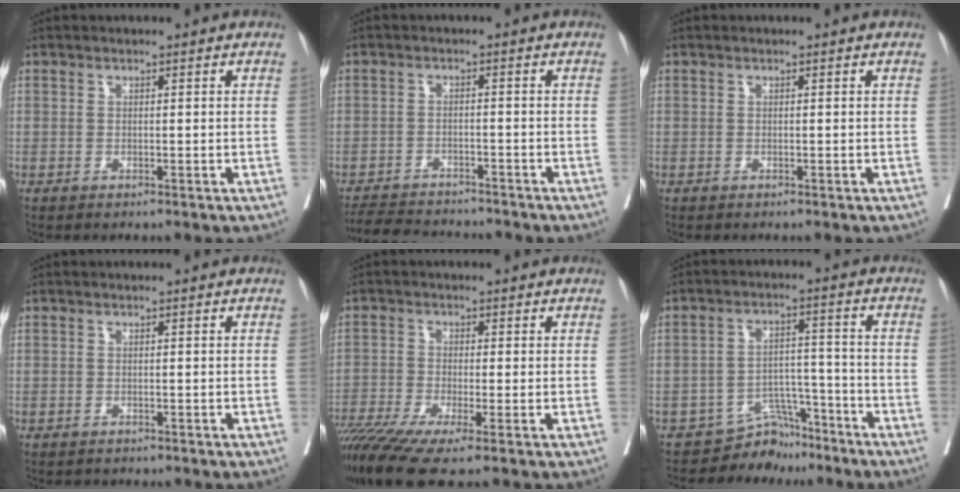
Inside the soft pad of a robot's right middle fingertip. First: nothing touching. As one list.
[{"total": 7.7, "force": [-7.2, 2.2, 1.6], "torque": [-0.022, -0.002, -0.112]}, {"total": 0.0}, {"total": 1.4, "force": [-1.3, 0.6, 0.1], "torque": [-0.010, -0.003, -0.021]}, {"total": 9.9, "force": [-7.2, 0.3, 6.8], "torque": [-0.121, -0.018, -0.126]}, {"total": 5.6, "force": [-5.1, 2.3, -0.5], "torque": [0.011, 0.035, -0.082]}]